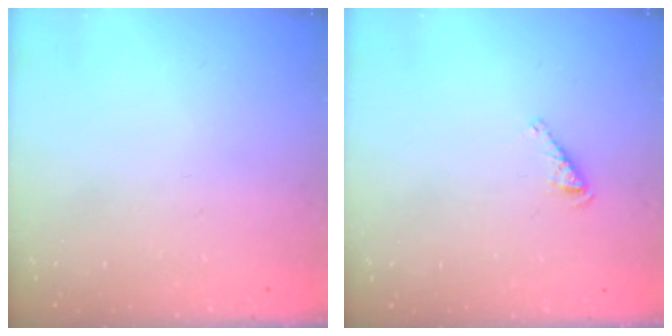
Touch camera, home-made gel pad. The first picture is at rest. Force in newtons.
{"total": 2.8, "press": 2.8, "slide": 0.5}